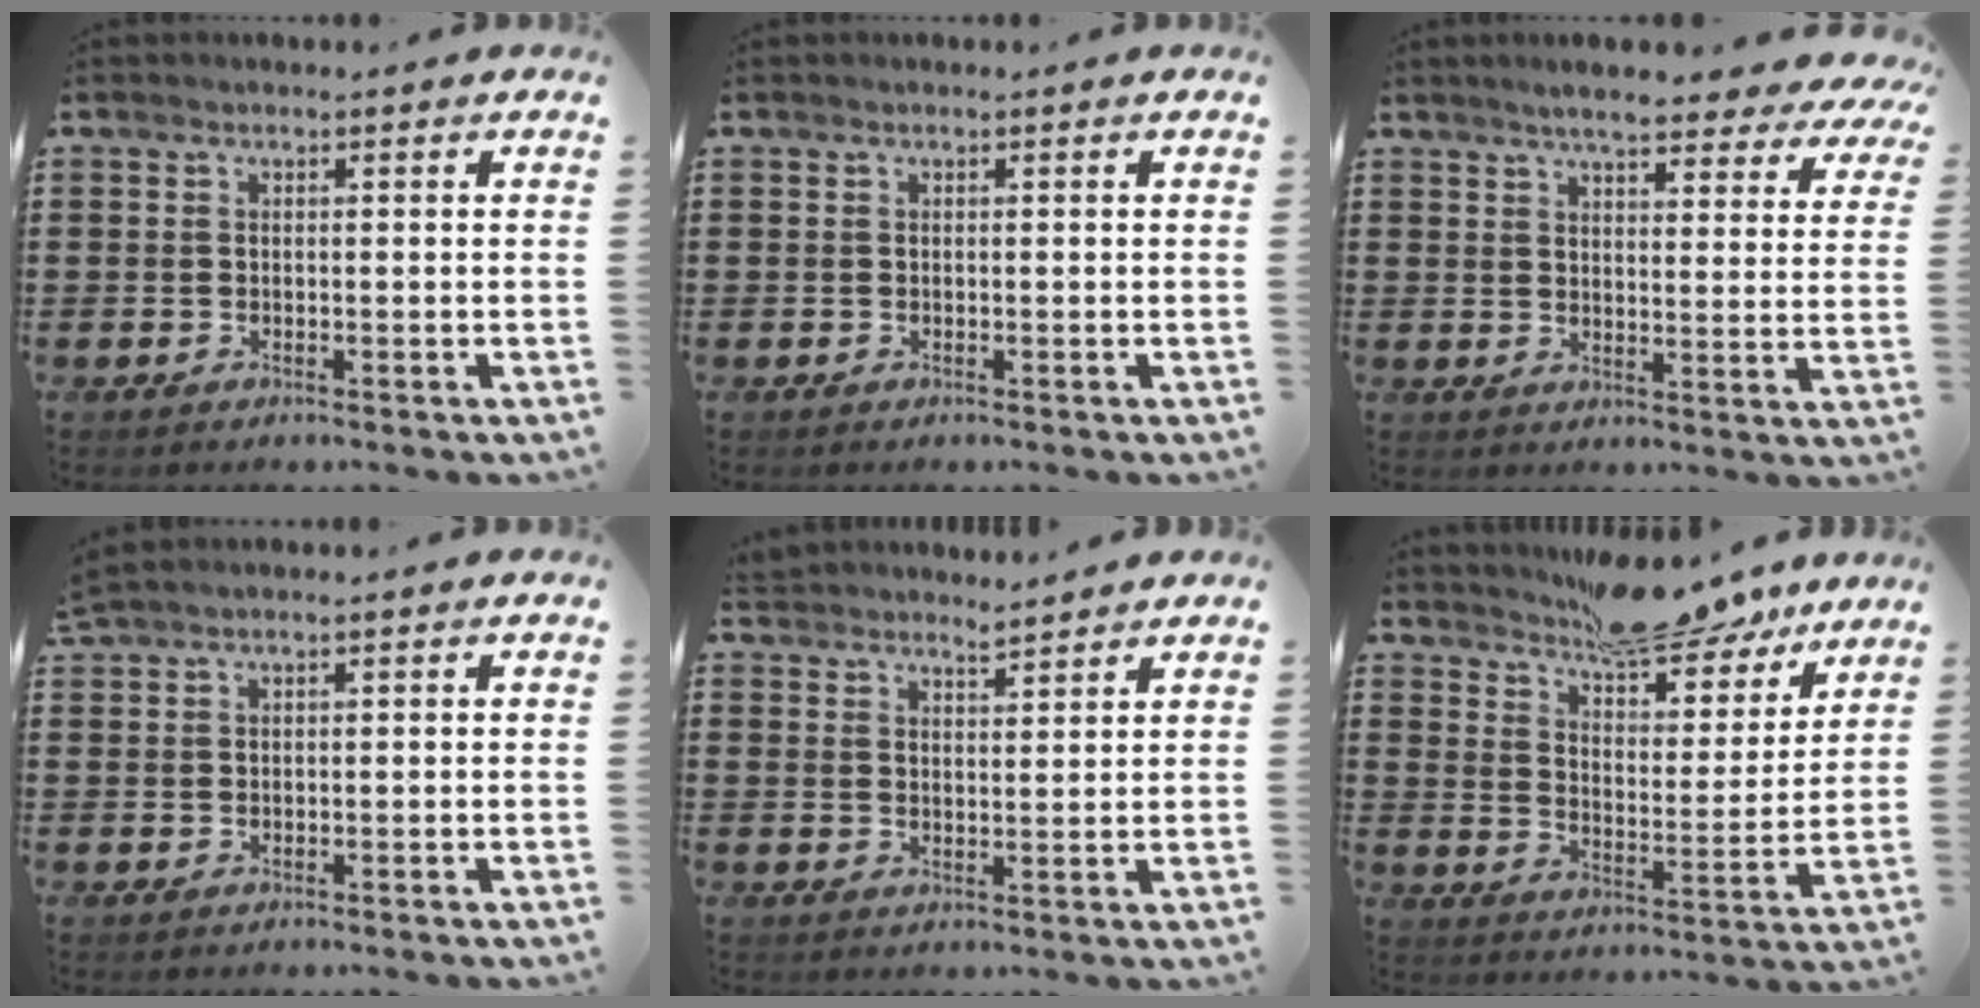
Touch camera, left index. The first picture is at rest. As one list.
[{"total": 0.0}, {"total": 5.9, "force": [5.3, 0.5, 2.6], "torque": [-0.061, -0.020, 0.092]}, {"total": 1.1, "force": [1.0, -0.1, 0.5], "torque": [-0.011, -0.001, 0.019]}, {"total": 3.2, "force": [3.2, -0.2, -0.2], "torque": [-0.007, -0.013, 0.060]}, {"total": 9.9, "force": [9.0, 1.9, 3.6], "torque": [-0.068, -0.056, 0.161]}]